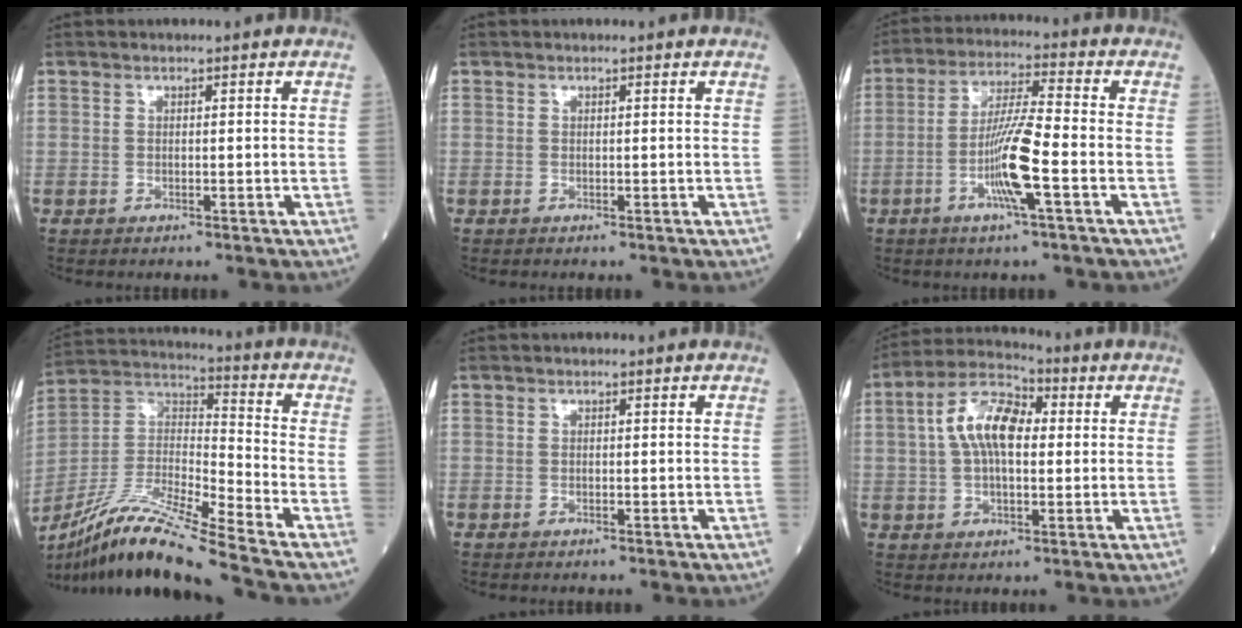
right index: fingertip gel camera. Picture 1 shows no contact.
{"total": 0.0}
{"total": 9.7, "force": [-3.1, 0.0, 9.1], "torque": [-0.176, -0.003, -0.062]}
{"total": 18.8, "force": [-15.0, -0.5, 11.4], "torque": [-0.251, -0.021, -0.283]}
{"total": 0.0}
{"total": 9.9, "force": [1.5, 4.6, 8.6], "torque": [-0.174, 0.029, 0.022]}